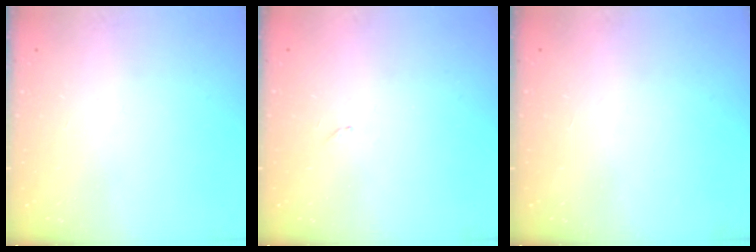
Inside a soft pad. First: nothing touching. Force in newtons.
{"total": 5.0, "press": 5.0, "slide": 0.3}
{"total": 1.5, "press": 1.5, "slide": 0.1}